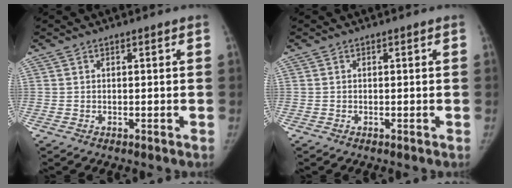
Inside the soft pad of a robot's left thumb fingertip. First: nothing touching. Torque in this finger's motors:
{"motor_torque": [-0.01, 0.01, 0.06, -0.05, 0.00]}